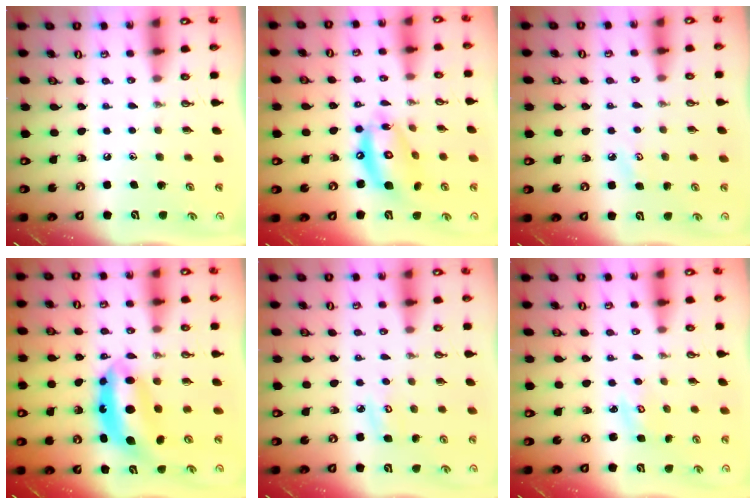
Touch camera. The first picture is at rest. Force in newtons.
{"total": 14.5, "press": 14.5, "slide": 1.2}
{"total": 3.8, "press": 3.8, "slide": 0.6}
{"total": 8.3, "press": 8.2, "slide": 1.1}
{"total": 4.3, "press": 4.3, "slide": 0.4}
{"total": 2.9, "press": 2.9, "slide": 0.3}